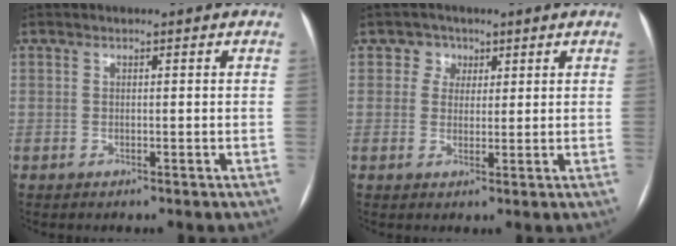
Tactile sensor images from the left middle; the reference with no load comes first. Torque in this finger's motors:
{"motor_torque": [0.26, -0.50, -0.16, -0.04]}